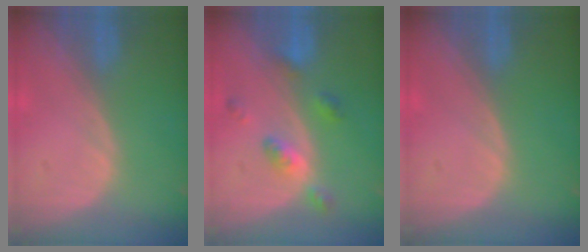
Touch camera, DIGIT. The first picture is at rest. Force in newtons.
{"total": 5.1, "press": 4.6, "slide": 2.2}
{"total": 0.0}